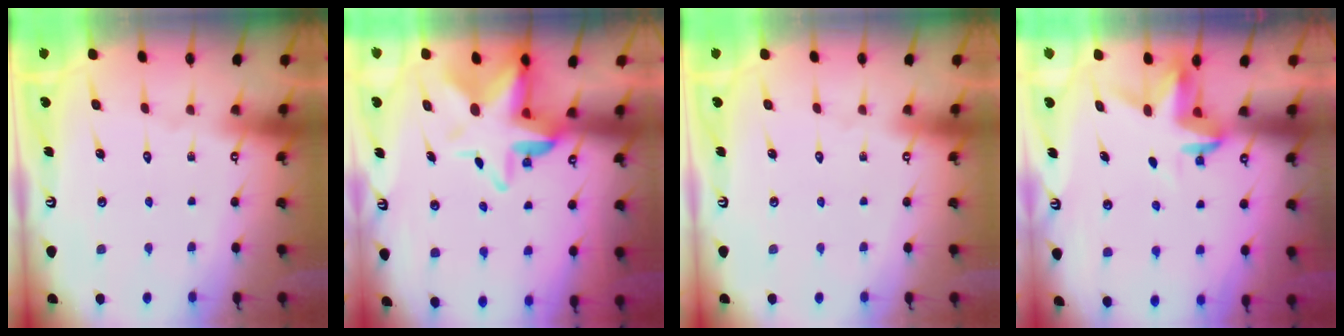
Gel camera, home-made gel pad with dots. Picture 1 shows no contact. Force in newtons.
{"total": 9.6, "press": 9.5, "slide": 1.6}
{"total": 0.0}
{"total": 3.6, "press": 3.6, "slide": 0.2}